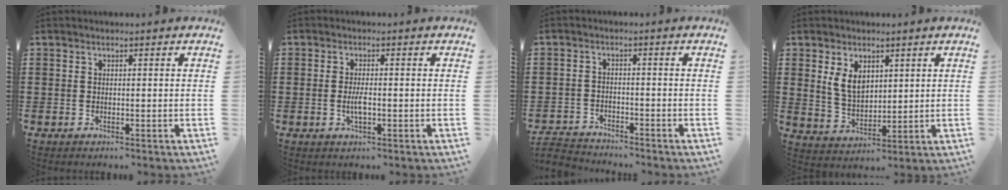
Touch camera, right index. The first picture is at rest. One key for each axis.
{"total": 2.9, "fx": -0.6, "fy": 0.7, "fz": 2.7, "tx": -0.055, "ty": -0.002, "tz": -0.012}
{"total": 2.8, "fx": -2.8, "fy": 0.2, "fz": -0.2, "tx": -0.011, "ty": -0.006, "tz": -0.064}
{"total": 5.4, "fx": 2.3, "fy": 3.5, "fz": 3.5, "tx": -0.079, "ty": 0.010, "tz": 0.043}